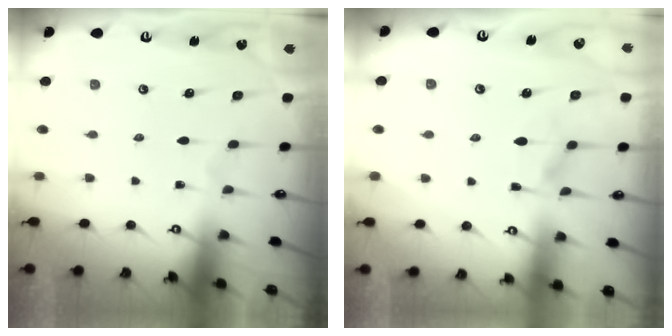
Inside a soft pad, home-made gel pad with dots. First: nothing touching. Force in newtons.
{"total": 1.6, "press": 1.3, "slide": 0.9}